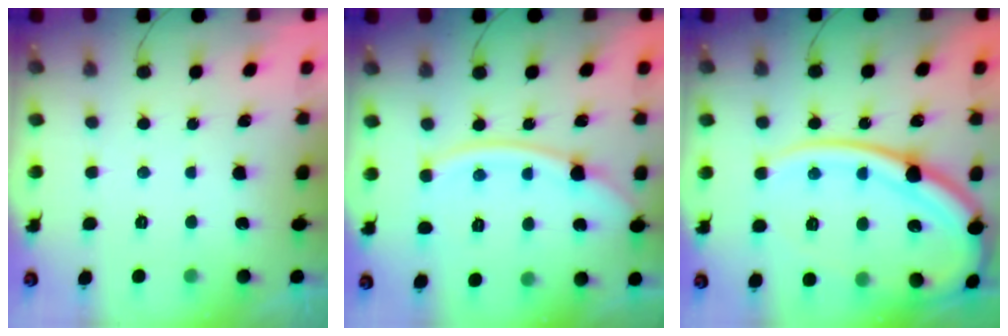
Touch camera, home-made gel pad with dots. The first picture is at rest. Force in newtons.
{"total": 11.1, "press": 11.1, "slide": 0.4}
{"total": 21.5, "press": 21.4, "slide": 2.5}